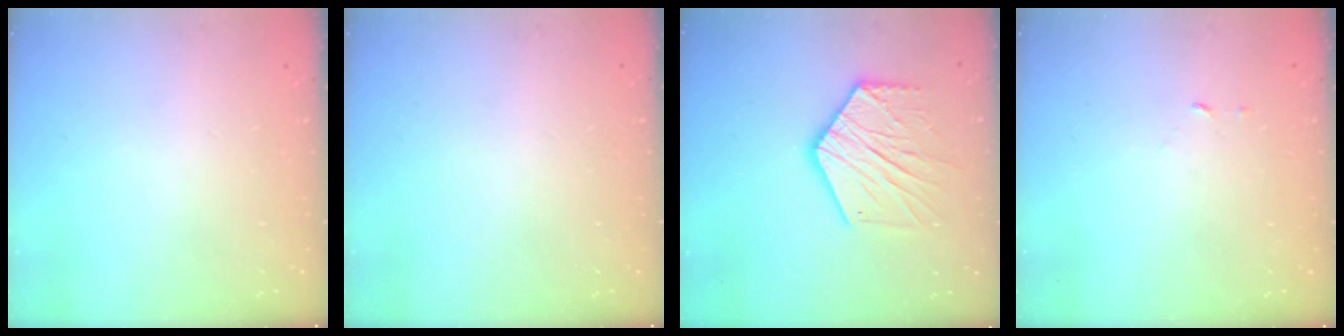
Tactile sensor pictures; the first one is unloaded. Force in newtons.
{"total": 0.0}
{"total": 14.2, "press": 14.2, "slide": 0.7}
{"total": 2.5, "press": 2.5, "slide": 0.2}